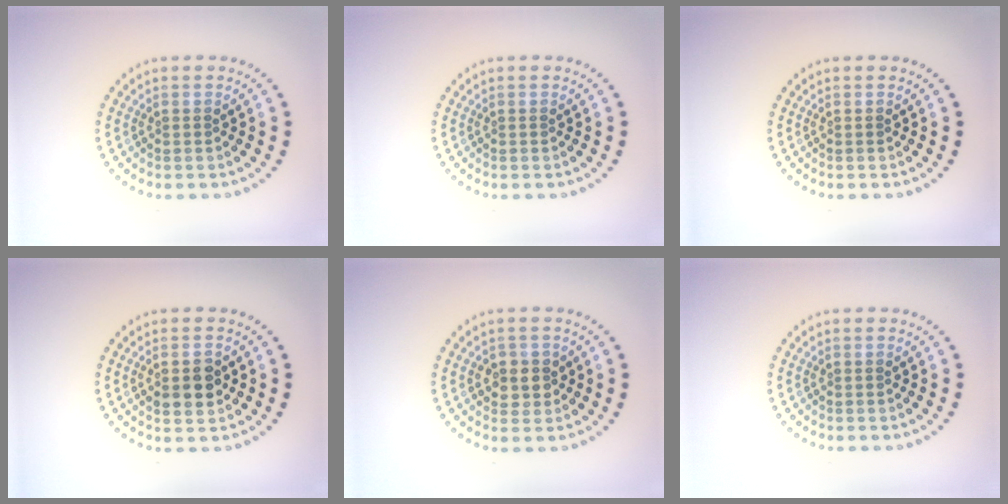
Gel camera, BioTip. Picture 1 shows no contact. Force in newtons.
{"total": 0.0}
{"total": 0.0}
{"total": 2.9, "press": 2.9, "slide": 0.1}
{"total": 2.5, "press": 2.4, "slide": 0.7}
{"total": 0.0}